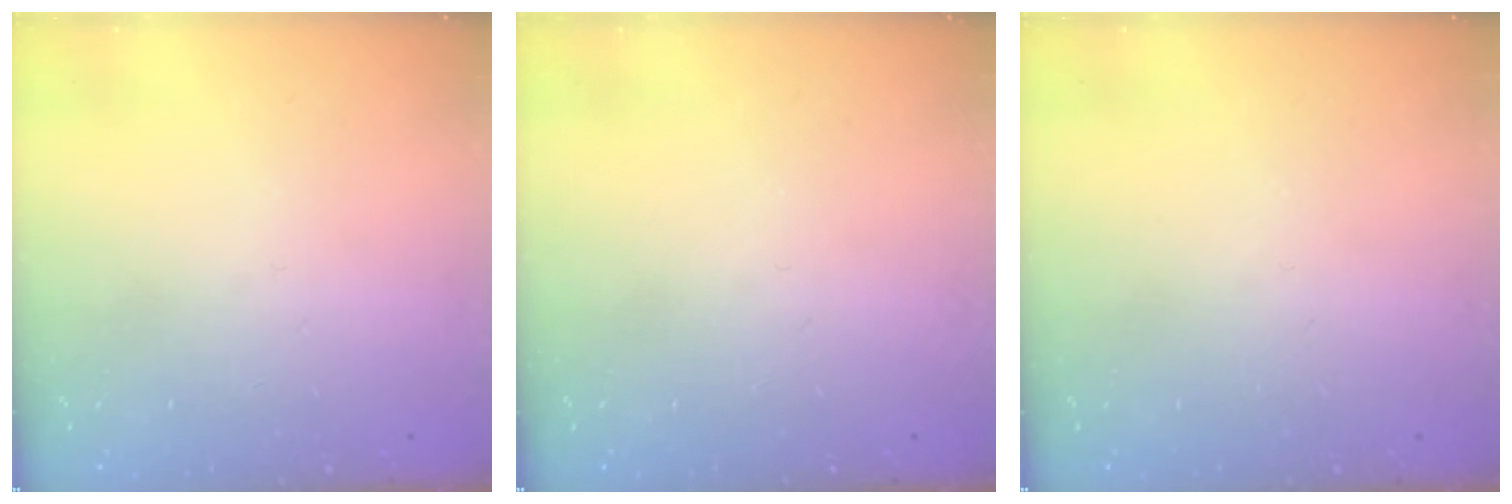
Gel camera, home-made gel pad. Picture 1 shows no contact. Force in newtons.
{"total": 0.0}
{"total": 0.0}